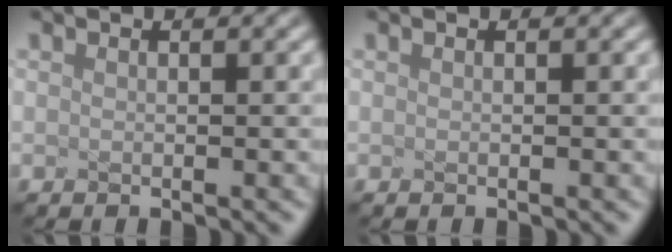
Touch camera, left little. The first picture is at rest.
{"total": 0.0}